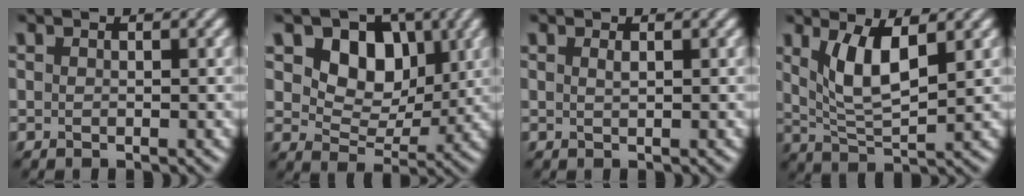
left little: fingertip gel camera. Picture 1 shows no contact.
{"total": 6.5, "force": [2.3, 4.7, 3.9], "torque": [-0.066, -0.008, 0.025]}
{"total": 0.6, "force": [0.3, 0.2, 0.5], "torque": [-0.007, 0.003, 0.004]}
{"total": 4.9, "force": [1.9, 1.6, 4.2], "torque": [-0.091, -0.008, 0.041]}